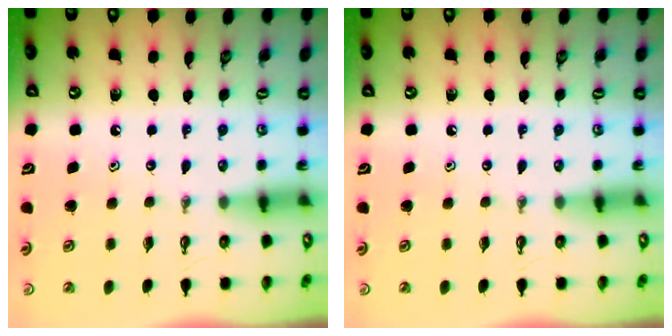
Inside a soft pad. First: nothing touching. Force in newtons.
{"total": 0.0}